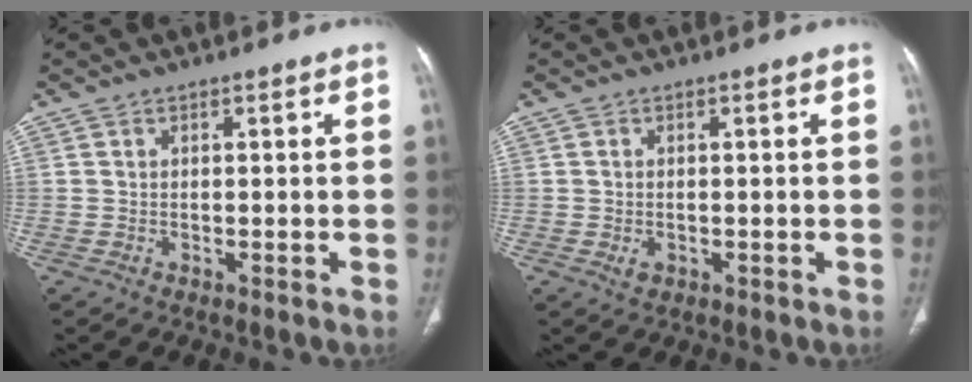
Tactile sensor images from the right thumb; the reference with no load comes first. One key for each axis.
{"total": 1.5, "fx": -0.4, "fy": 1.1, "fz": 1.0, "tx": -0.018, "ty": 0.002, "tz": -0.001}